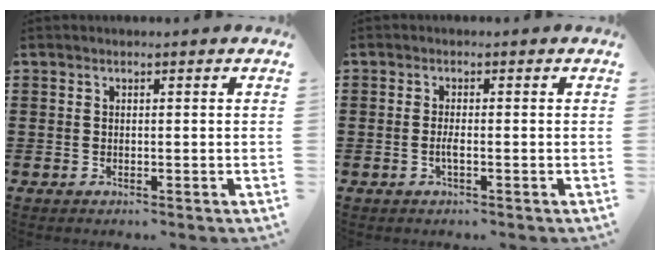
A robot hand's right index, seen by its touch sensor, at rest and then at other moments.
{"total": 1.8, "force": [-0.7, 0.3, 1.7], "torque": [-0.039, -0.003, -0.014]}